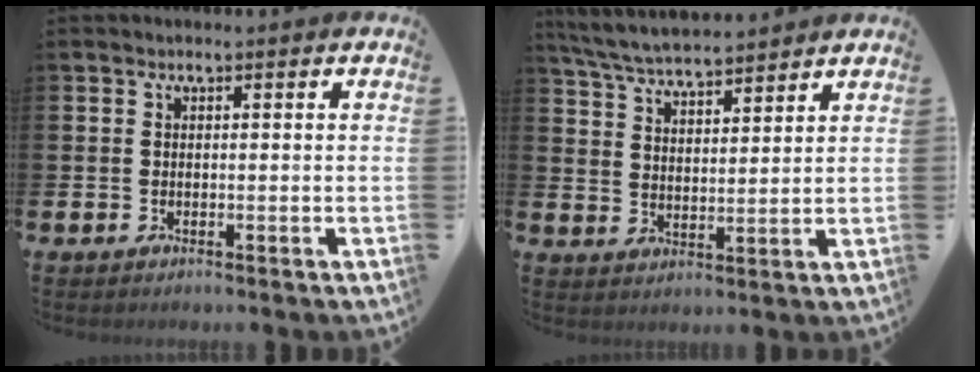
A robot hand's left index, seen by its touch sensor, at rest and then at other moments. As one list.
[{"total": 5.8, "force": [5.7, 0.5, 1.1], "torque": [-0.044, -0.031, 0.102]}]